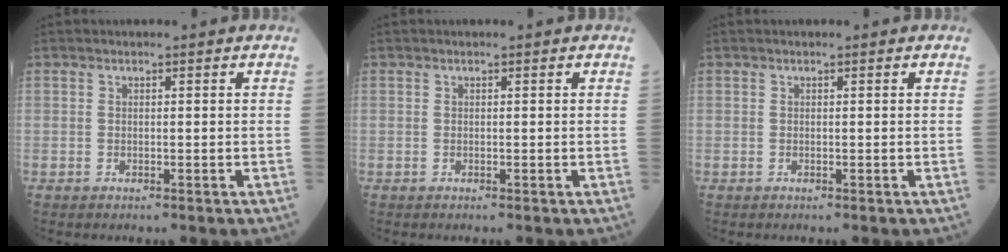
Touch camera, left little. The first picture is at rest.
{"total": 0.0}
{"total": 0.0}